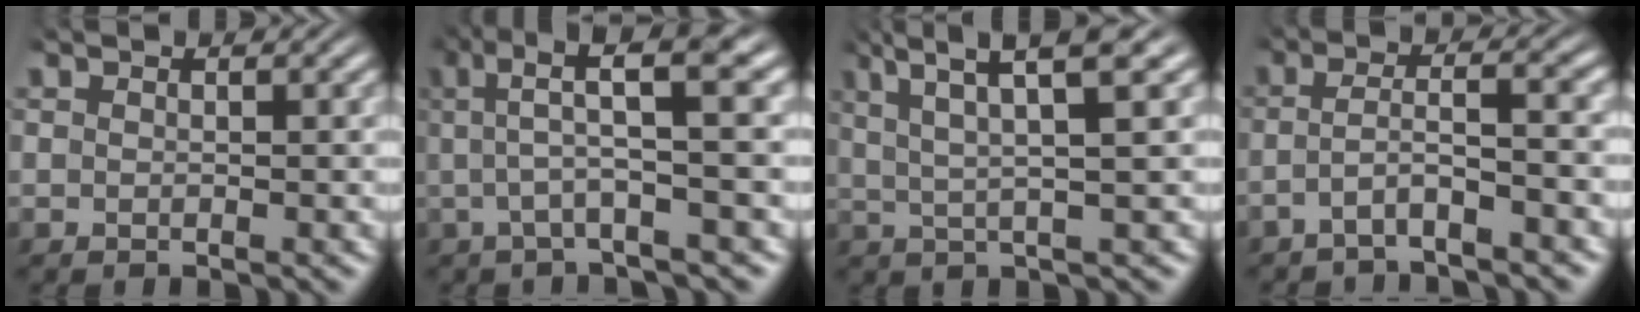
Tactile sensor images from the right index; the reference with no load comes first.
{"total": 7.1, "force": [2.6, 1.9, 6.3], "torque": [-0.100, 0.025, 0.027]}
{"total": 6.7, "force": [4.0, 1.1, 5.3], "torque": [-0.091, 0.019, 0.057]}
{"total": 3.3, "force": [-2.3, 0.4, 2.3], "torque": [-0.046, -0.002, -0.040]}